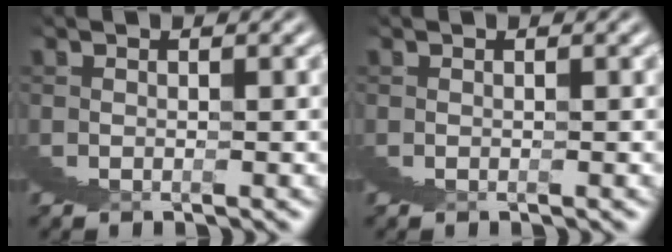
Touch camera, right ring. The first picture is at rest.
{"total": 0.0}